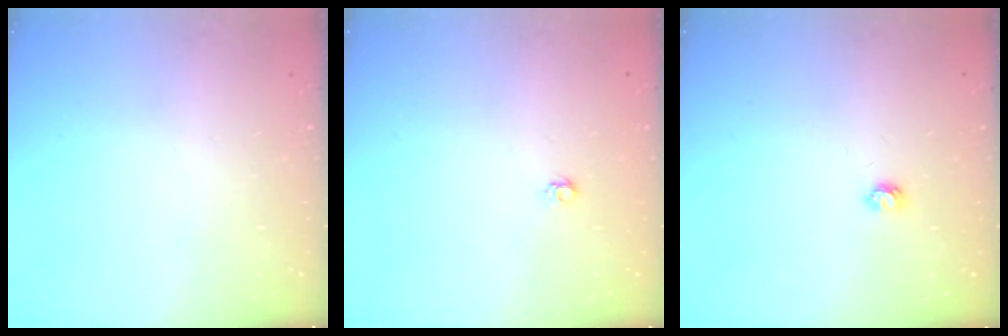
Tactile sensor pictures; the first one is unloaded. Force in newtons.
{"total": 3.7, "press": 3.6, "slide": 0.7}
{"total": 3.4, "press": 3.4, "slide": 0.5}